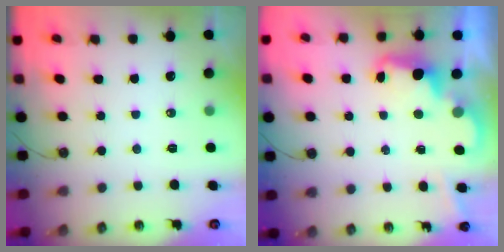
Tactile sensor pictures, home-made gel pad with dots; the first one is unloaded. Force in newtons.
{"total": 2.3, "press": 2.3, "slide": 0.5}